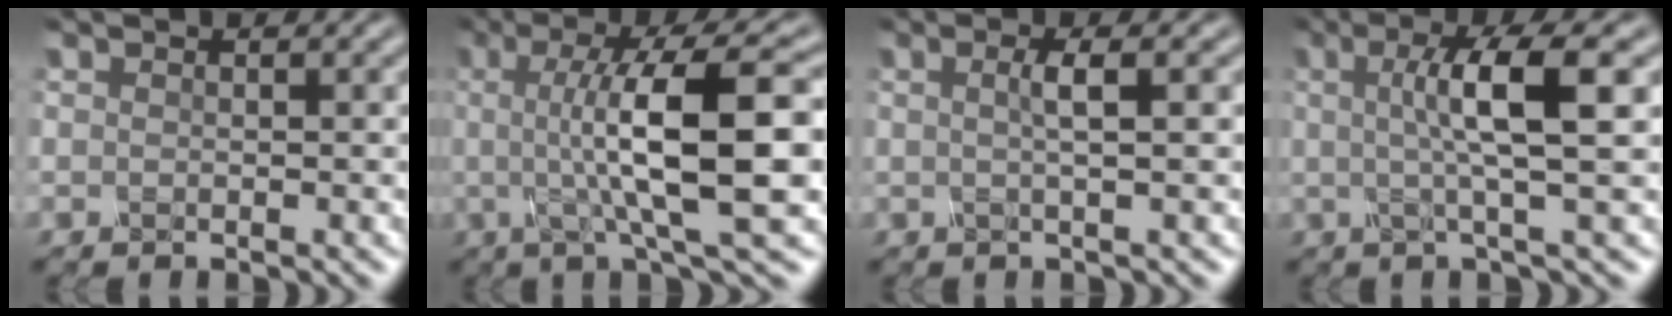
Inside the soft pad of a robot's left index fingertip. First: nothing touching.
{"total": 11.0, "force": [0.3, 2.6, 10.7], "torque": [-0.145, 0.008, 0.004]}
{"total": 2.2, "force": [0.2, 0.5, 2.1], "torque": [-0.034, 0.003, -0.003]}
{"total": 6.1, "force": [0.9, 1.1, 6.0], "torque": [-0.092, 0.008, 0.013]}